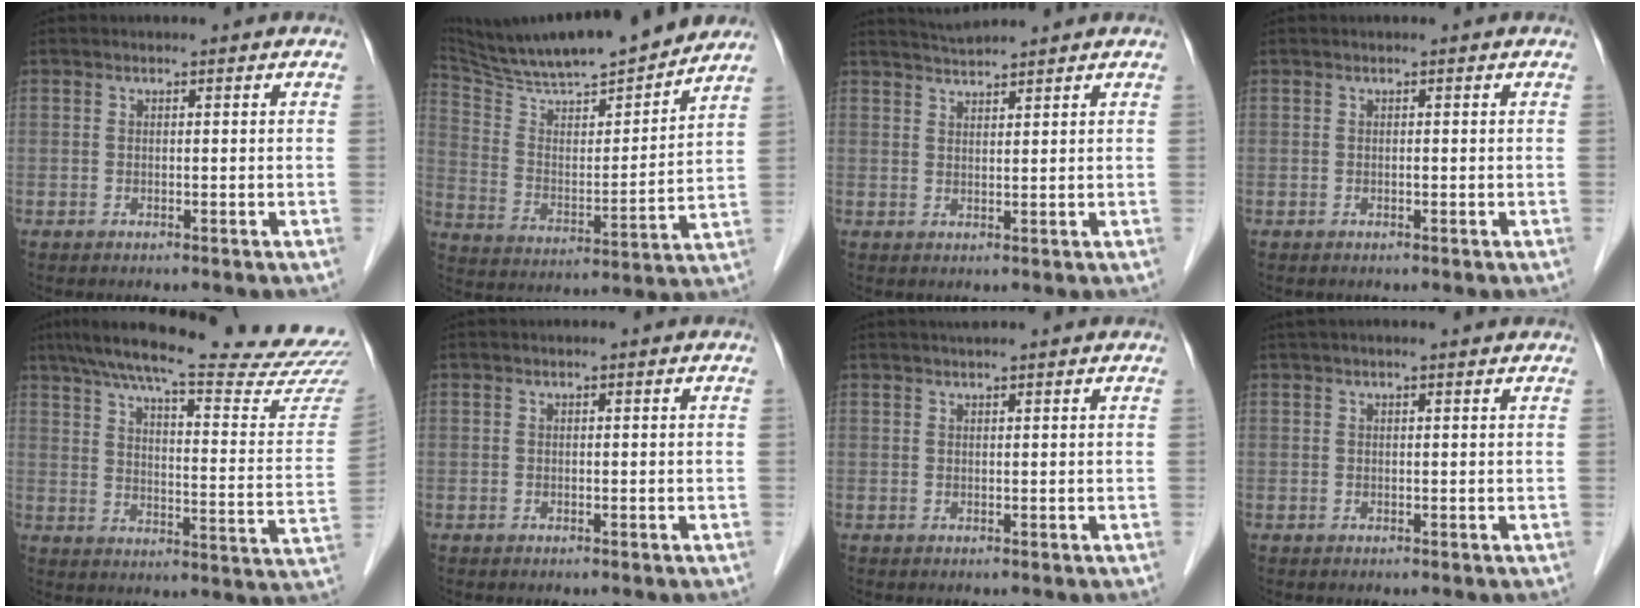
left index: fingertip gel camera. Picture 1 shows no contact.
{"total": 21.9, "force": [19.8, 2.0, 9.4], "torque": [-0.162, 0.003, 0.310]}
{"total": 3.4, "force": [3.3, -0.5, 0.4], "torque": [-0.010, 0.019, 0.064]}
{"total": 0.0}
{"total": 26.4, "force": [24.0, 0.4, 11.0], "torque": [-0.172, -0.079, 0.304]}
{"total": 0.0}
{"total": 4.5, "force": [4.0, 0.1, 2.1], "torque": [-0.027, 0.031, 0.053]}
{"total": 4.7, "force": [4.2, 0.5, 2.0], "torque": [-0.027, 0.036, 0.052]}